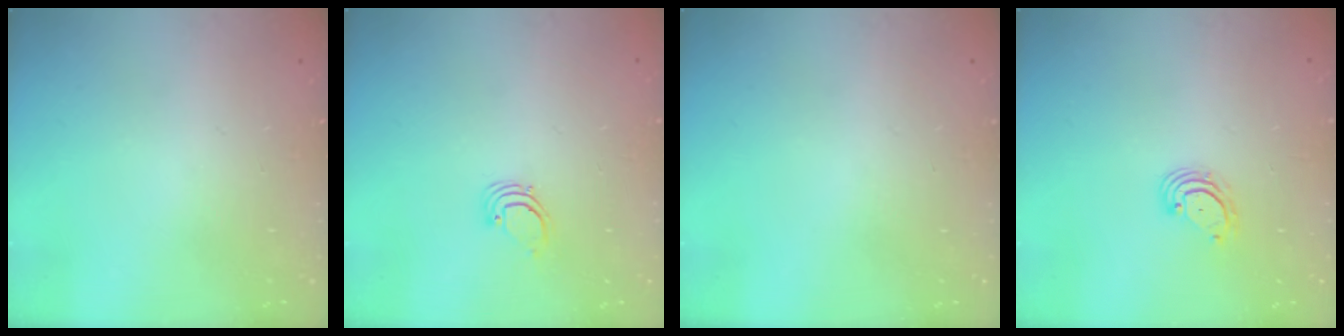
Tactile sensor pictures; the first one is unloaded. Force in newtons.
{"total": 1.9, "press": 1.9, "slide": 0.1}
{"total": 0.0}
{"total": 3.2, "press": 3.1, "slide": 0.4}